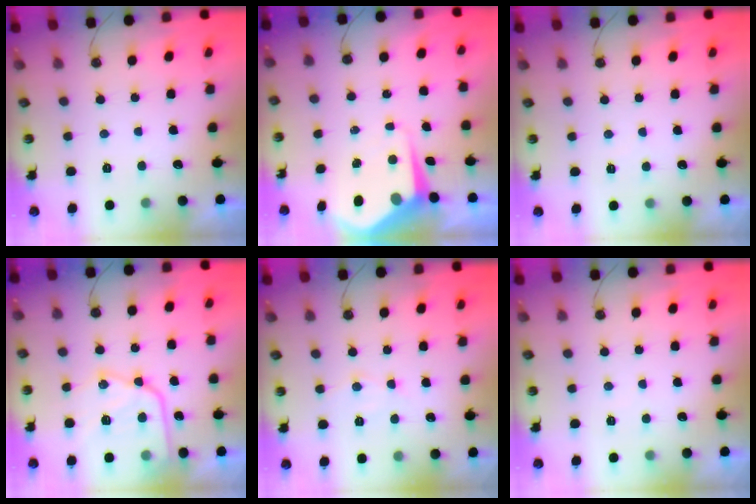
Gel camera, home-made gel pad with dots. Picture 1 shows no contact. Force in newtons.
{"total": 7.4, "press": 7.4, "slide": 0.6}
{"total": 2.8, "press": 2.8, "slide": 0.4}
{"total": 16.6, "press": 16.5, "slide": 1.6}
{"total": 5.7, "press": 5.7, "slide": 0.9}
{"total": 2.8, "press": 2.8, "slide": 0.4}